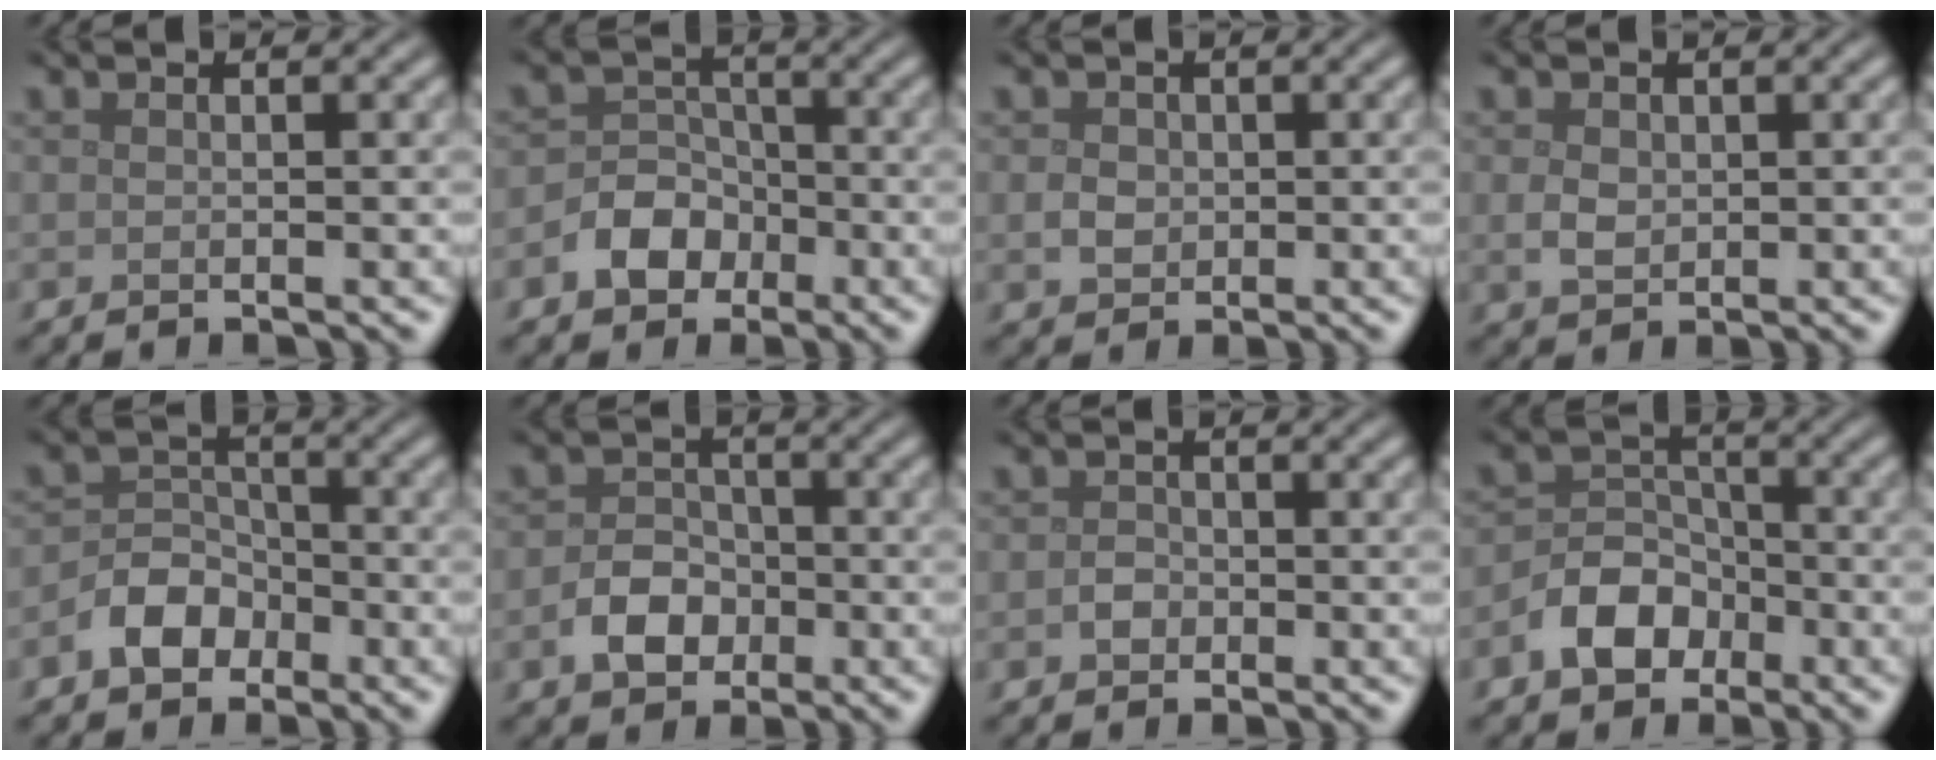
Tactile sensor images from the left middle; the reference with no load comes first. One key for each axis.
{"total": 3.7, "fx": -1.7, "fy": 2.8, "fz": 1.6, "tx": -0.021, "ty": 0.005, "tz": -0.034}
{"total": 1.6, "fx": 0.1, "fy": 1.4, "fz": 0.7, "tx": -0.012, "ty": -0.004, "tz": -0.001}
{"total": 1.9, "fx": 0.2, "fy": 1.5, "fz": 1.2, "tx": -0.027, "ty": -0.002, "tz": 0.004}
{"total": 3.5, "fx": -2.0, "fy": 2.5, "fz": 1.5, "tx": -0.021, "ty": 0.008, "tz": -0.043}
{"total": 3.4, "fx": -1.4, "fy": 2.6, "fz": 1.8, "tx": -0.028, "ty": 0.005, "tz": -0.029}
{"total": 1.2, "fx": -0.4, "fy": 1.0, "fz": 0.5, "tx": -0.008, "ty": 0.000, "tz": -0.012}
{"total": 4.5, "fx": -2.3, "fy": 3.2, "fz": 2.1, "tx": -0.035, "ty": 0.004, "tz": -0.048}